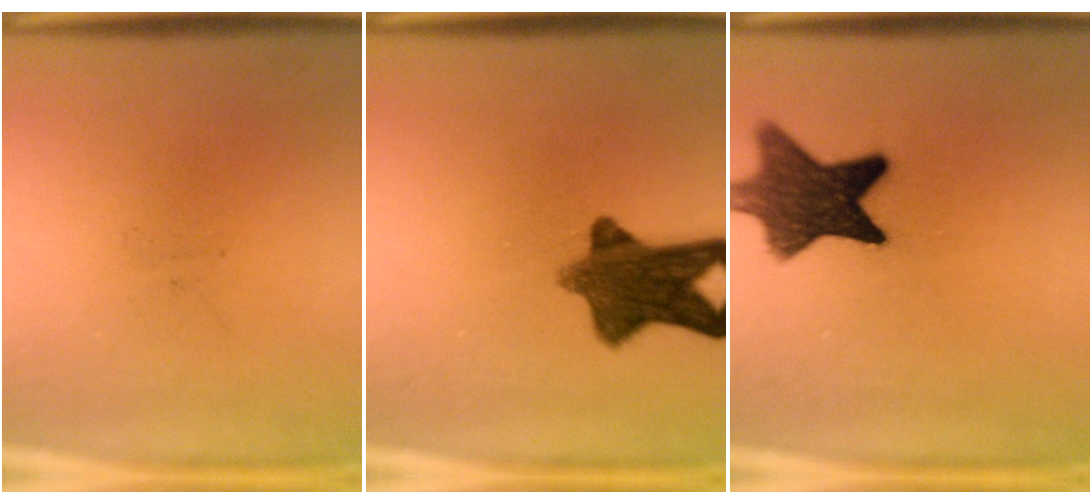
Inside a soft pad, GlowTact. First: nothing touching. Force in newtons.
{"total": 10.3}
{"total": 11.3}